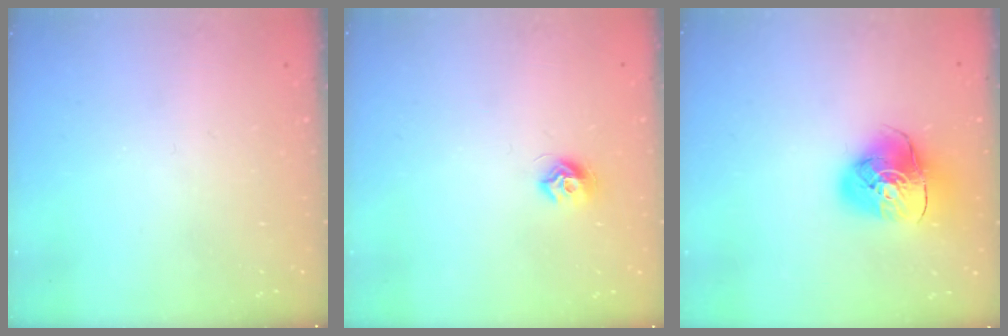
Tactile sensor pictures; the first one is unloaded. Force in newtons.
{"total": 7.9, "press": 7.9, "slide": 0.6}
{"total": 12.3, "press": 12.2, "slide": 1.7}